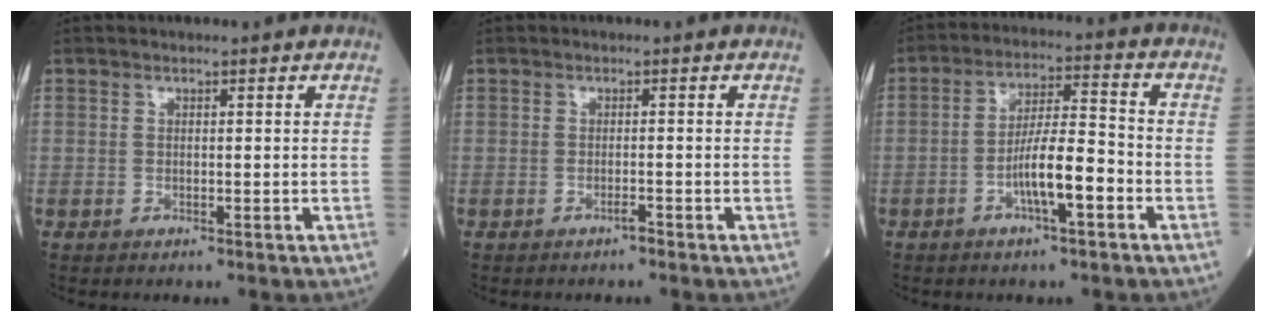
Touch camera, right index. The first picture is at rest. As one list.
[{"total": 0.7, "force": [-0.6, 0.0, 0.4], "torque": [-0.008, -0.001, -0.012]}, {"total": 8.2, "force": [-3.1, 1.3, 7.5], "torque": [-0.139, 0.009, -0.056]}]